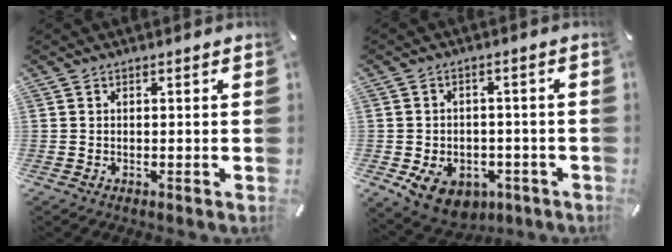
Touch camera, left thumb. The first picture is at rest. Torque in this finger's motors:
{"motor_torque": [0.32, 0.72, 0.64, 0.46, 0.05]}